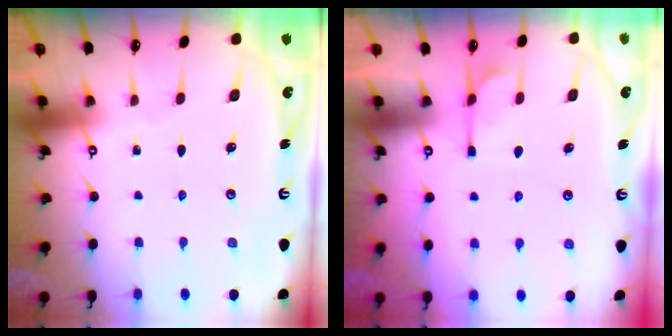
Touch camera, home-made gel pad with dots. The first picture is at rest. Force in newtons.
{"total": 6.3, "press": 6.1, "slide": 1.4}